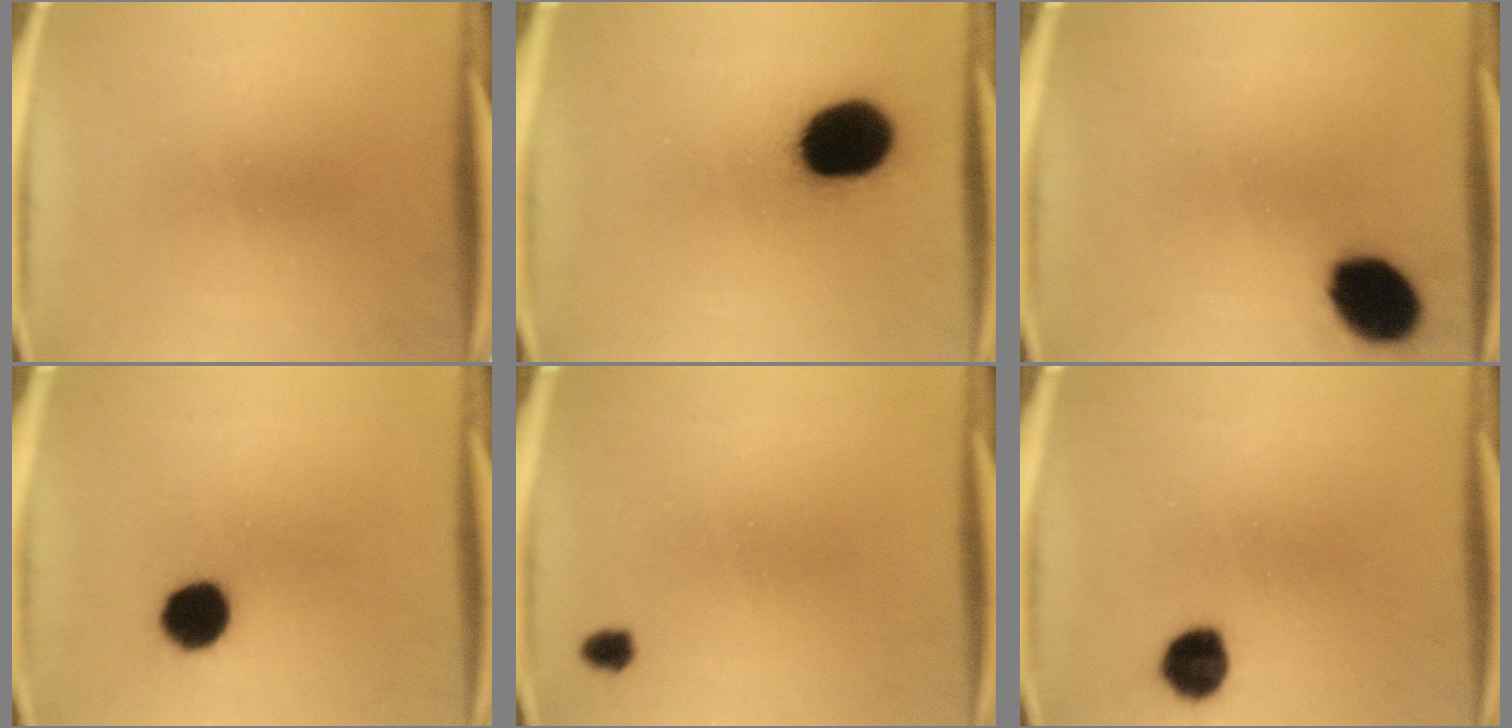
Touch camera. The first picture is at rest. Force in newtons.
{"total": 18.9}
{"total": 13.1}
{"total": 9.1}
{"total": 1.8}
{"total": 6.7}